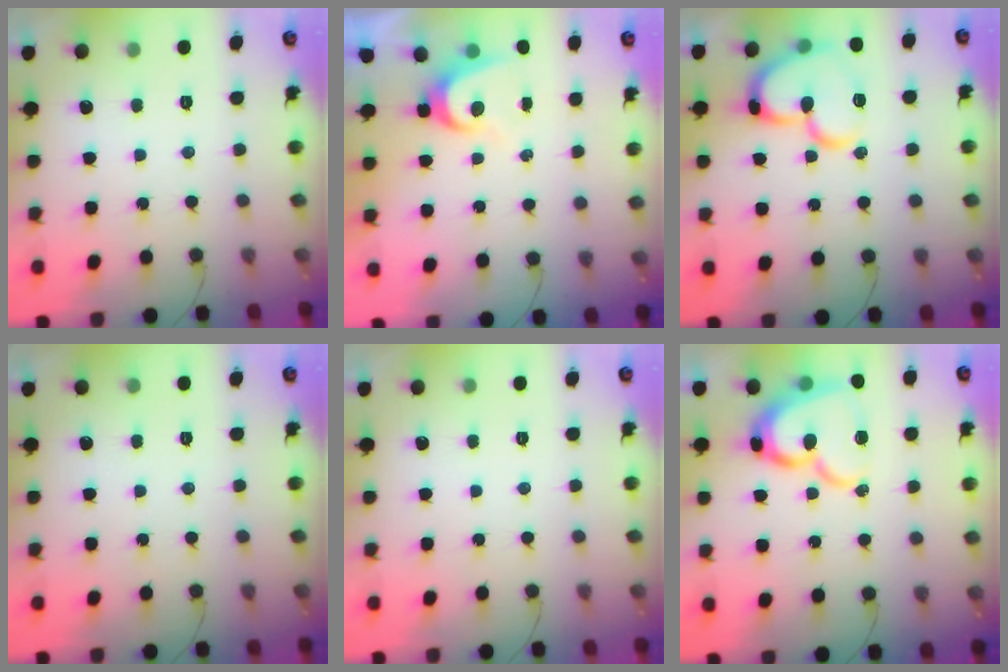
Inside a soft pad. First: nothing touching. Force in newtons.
{"total": 4.8, "press": 4.8, "slide": 0.4}
{"total": 17.5, "press": 17.4, "slide": 2.1}
{"total": 0.0}
{"total": 0.0}
{"total": 14.7, "press": 14.7, "slide": 0.9}